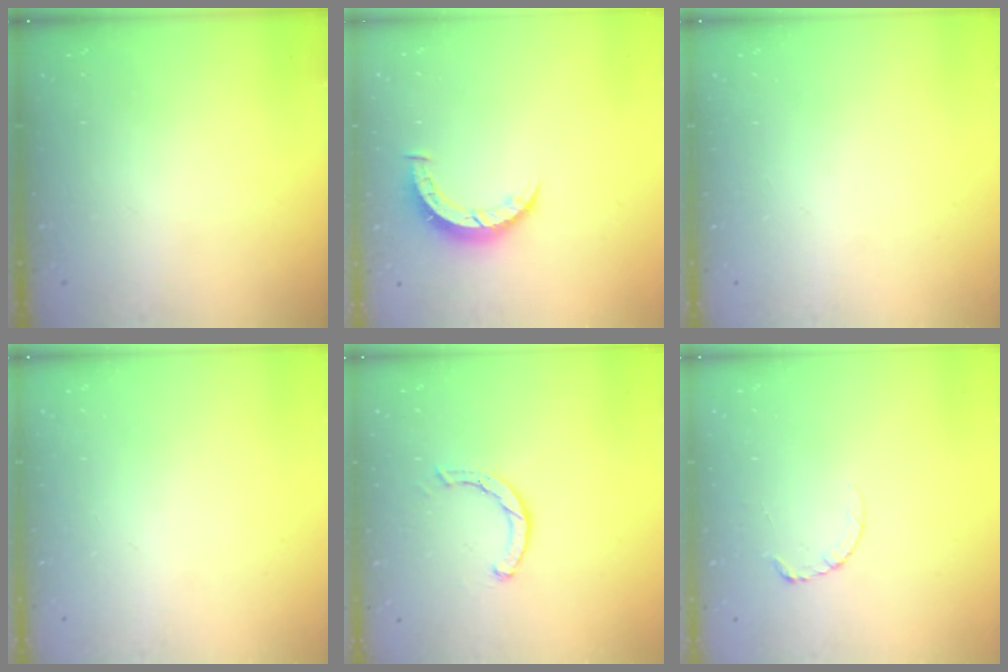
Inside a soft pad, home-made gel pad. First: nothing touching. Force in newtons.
{"total": 5.1, "press": 5.1, "slide": 0.5}
{"total": 0.0}
{"total": 0.0}
{"total": 1.6, "press": 1.6, "slide": 0.2}
{"total": 3.4, "press": 3.4, "slide": 0.4}